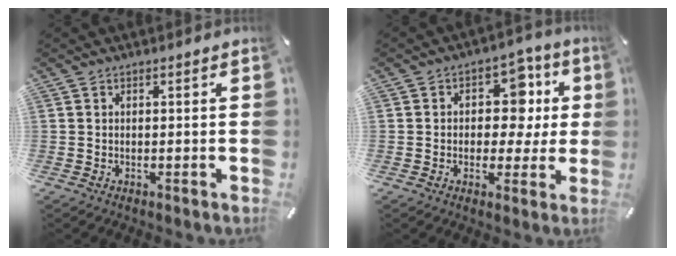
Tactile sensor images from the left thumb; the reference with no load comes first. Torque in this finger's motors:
{"motor_torque": [0.21, 0.19, 0.31, 0.14, 0.00]}